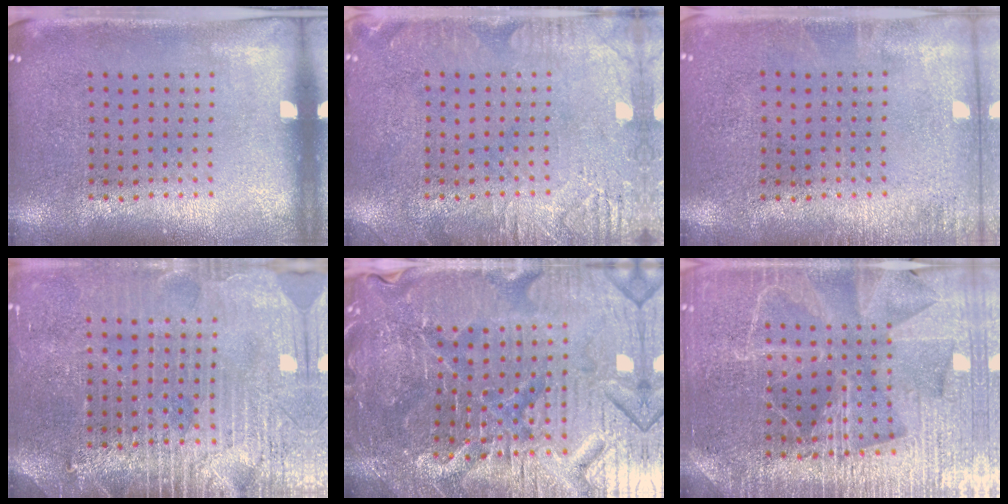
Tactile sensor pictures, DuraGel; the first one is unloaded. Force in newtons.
{"total": 2.8, "press": 2.7, "slide": 0.4}
{"total": 0.9, "press": 0.9, "slide": 0.2}
{"total": 3.7, "press": 3.5, "slide": 1.3}
{"total": 5.8, "press": 5.5, "slide": 1.9}
{"total": 4.5, "press": 4.2, "slide": 1.8}